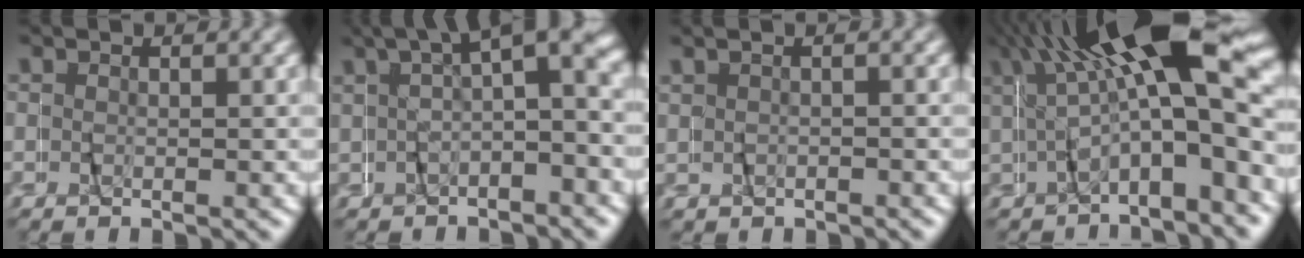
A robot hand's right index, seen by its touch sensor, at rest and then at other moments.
{"total": 5.6, "force": [1.7, 1.6, 5.1], "torque": [-0.057, 0.031, 0.013]}
{"total": 1.2, "force": [0.5, 1.0, 0.5], "torque": [-0.020, 0.004, 0.011]}
{"total": 11.2, "force": [2.9, 4.4, 9.9], "torque": [-0.158, 0.024, 0.039]}